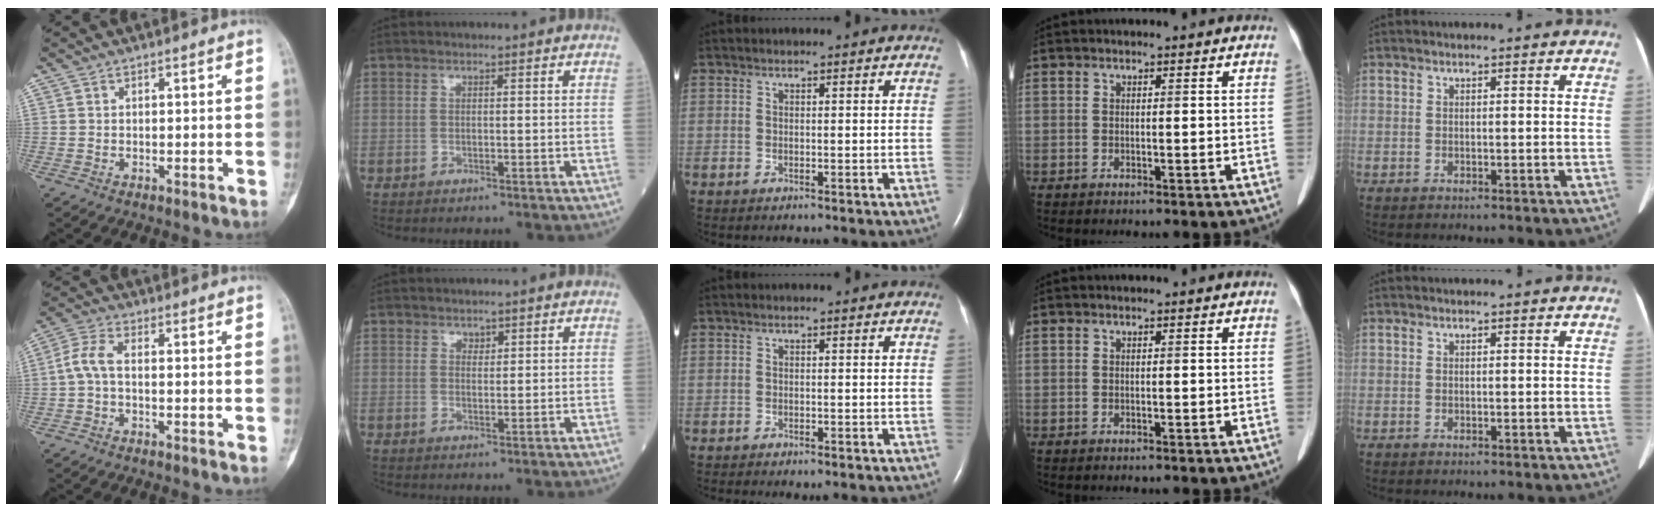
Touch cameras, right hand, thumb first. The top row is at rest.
{"thumb": {"total": 4.3, "force": [-0.7, 1.8, 3.8], "torque": [-0.092, 0.014, -0.023]}, "index": {"total": 1.1, "force": [0.8, 0.7, 0.4], "torque": [-0.003, -0.002, 0.012]}, "middle": {"total": 3.4, "force": [-2.9, 0.7, 1.6], "torque": [-0.020, -0.006, -0.033]}}